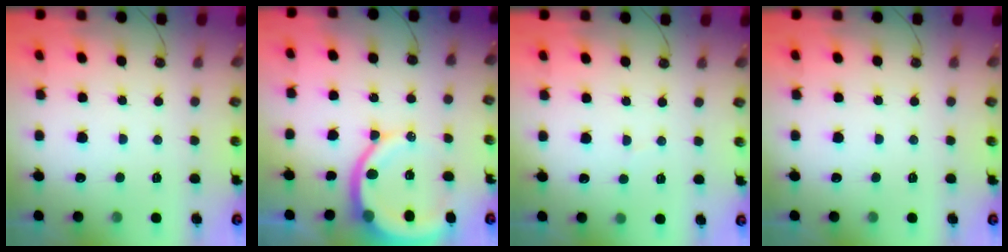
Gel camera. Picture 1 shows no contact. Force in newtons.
{"total": 12.0, "press": 11.9, "slide": 1.6}
{"total": 2.6, "press": 2.6, "slide": 0.2}
{"total": 0.0}